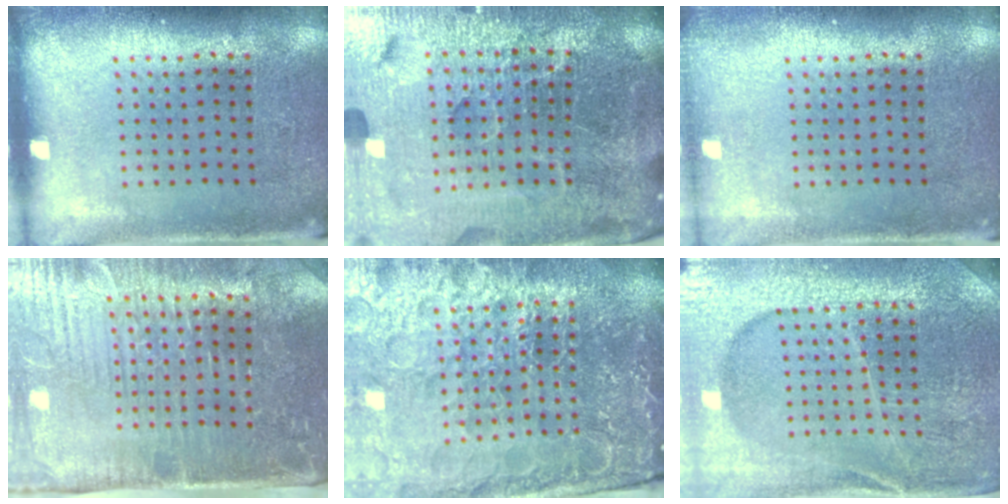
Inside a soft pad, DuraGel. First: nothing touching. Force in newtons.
{"total": 6.6, "press": 5.8, "slide": 3.1}
{"total": 0.9, "press": 0.8, "slide": 0.2}
{"total": 5.0, "press": 4.5, "slide": 2.2}
{"total": 5.7, "press": 5.2, "slide": 2.3}
{"total": 4.5, "press": 4.3, "slide": 1.5}